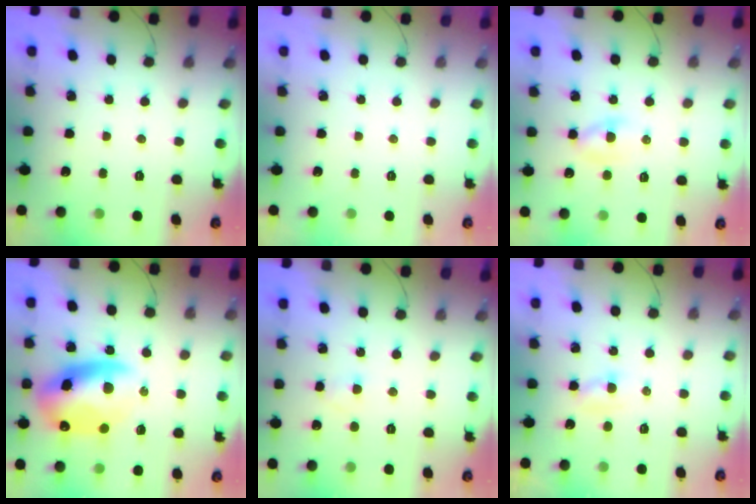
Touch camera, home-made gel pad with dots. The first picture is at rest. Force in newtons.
{"total": 0.0}
{"total": 3.6, "press": 3.6, "slide": 0.8}
{"total": 15.6, "press": 15.2, "slide": 3.4}
{"total": 1.8, "press": 1.5, "slide": 0.9}
{"total": 1.6, "press": 1.4, "slide": 0.7}